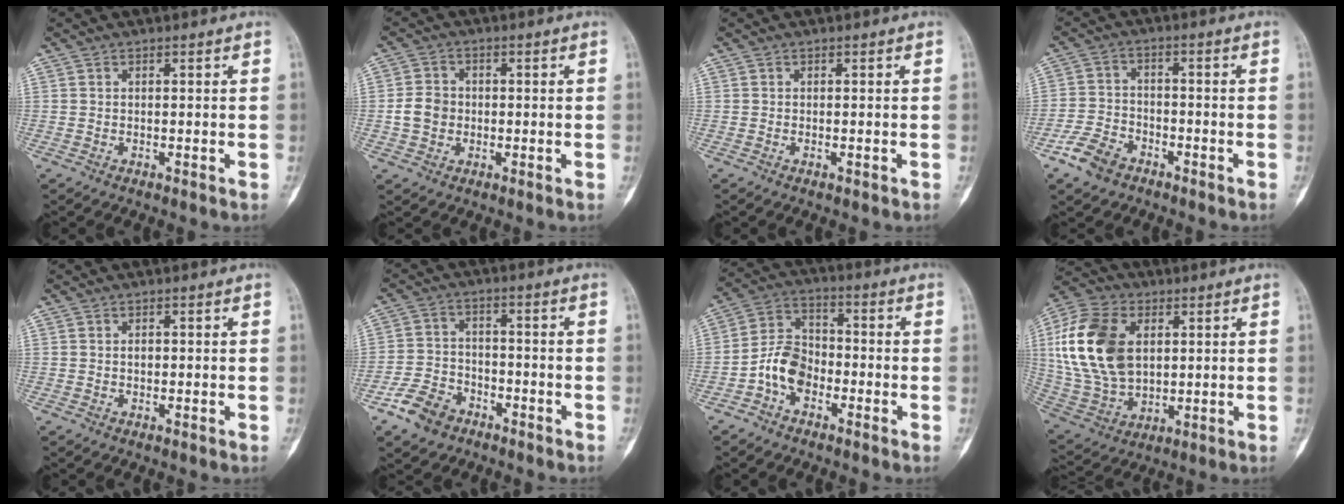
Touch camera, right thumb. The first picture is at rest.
{"total": 5.0, "force": [-0.6, 4.3, 2.5], "torque": [-0.037, 0.011, -0.014]}
{"total": 0.5, "force": [-0.2, 0.2, 0.4], "torque": [-0.006, 0.002, -0.003]}
{"total": 6.9, "force": [-4.5, 4.2, 3.1], "torque": [-0.054, 0.025, -0.085]}
{"total": 0.8, "force": [0.0, 0.5, 0.5], "torque": [-0.005, 0.002, 0.001]}
{"total": 7.8, "force": [-4.9, 5.2, 3.0], "torque": [-0.041, 0.030, -0.092]}
{"total": 8.4, "force": [-3.4, 5.8, 5.0], "torque": [-0.084, 0.035, -0.075]}
{"total": 20.5, "force": [4.0, 13.4, 15.0], "torque": [-0.301, -0.004, 0.081]}